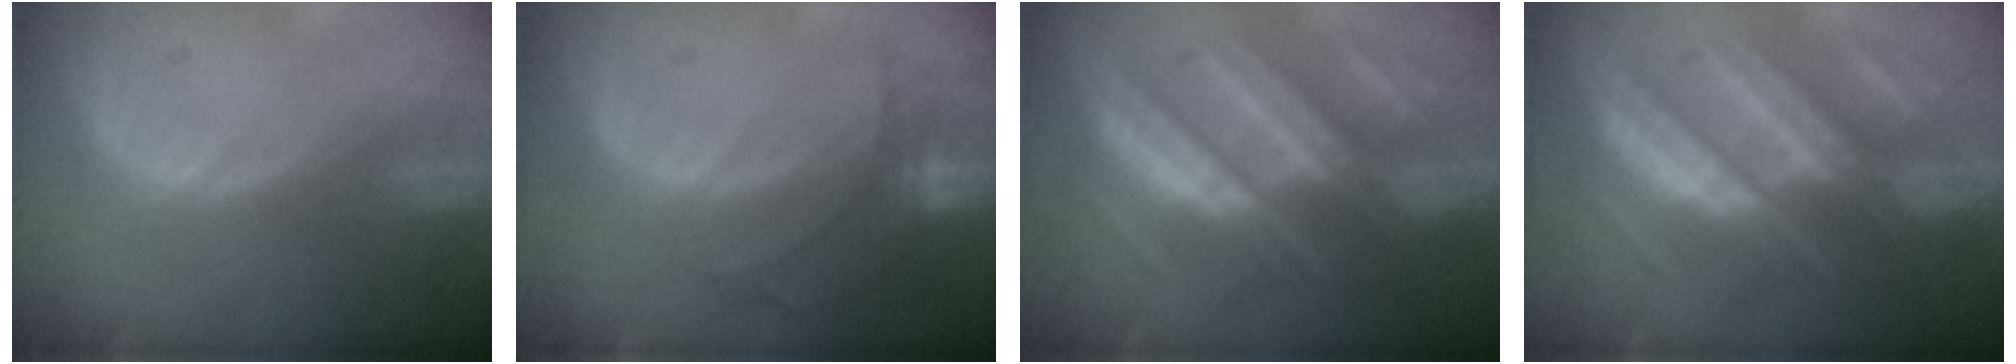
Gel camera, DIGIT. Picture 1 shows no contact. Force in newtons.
{"total": 5.7, "press": 5.7, "slide": 0.3}
{"total": 11.0, "press": 11.0, "slide": 1.1}
{"total": 11.0, "press": 11.0, "slide": 1.1}